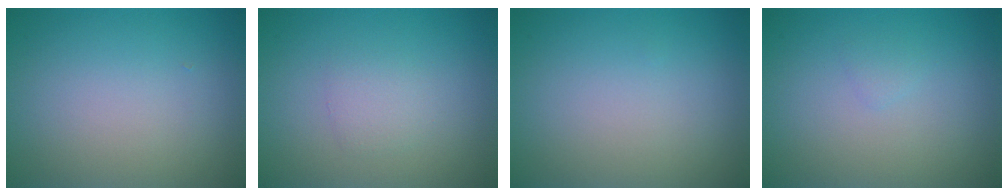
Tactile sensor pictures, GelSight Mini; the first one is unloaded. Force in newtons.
{"total": 1.4, "press": 1.4, "slide": 0.1}
{"total": 0.0}
{"total": 0.6, "press": 0.6, "slide": 0.1}